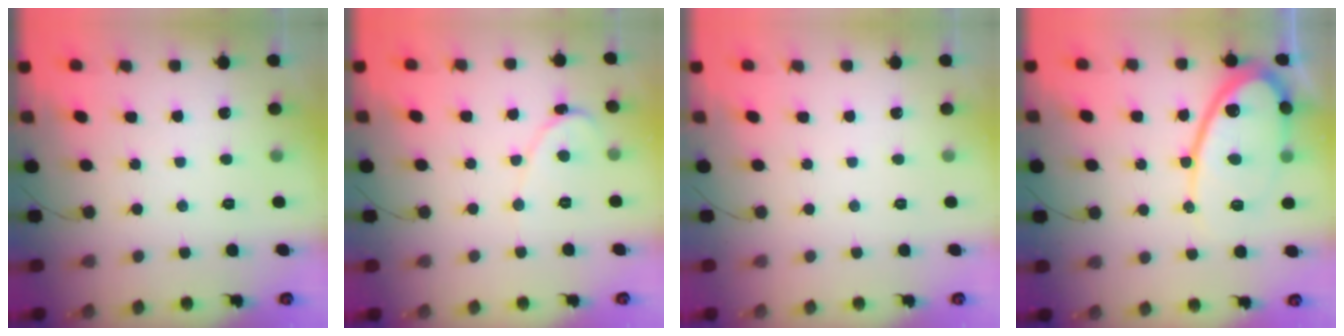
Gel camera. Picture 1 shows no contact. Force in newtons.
{"total": 1.6, "press": 1.6, "slide": 0.0}
{"total": 0.0}
{"total": 16.3, "press": 16.2, "slide": 1.4}